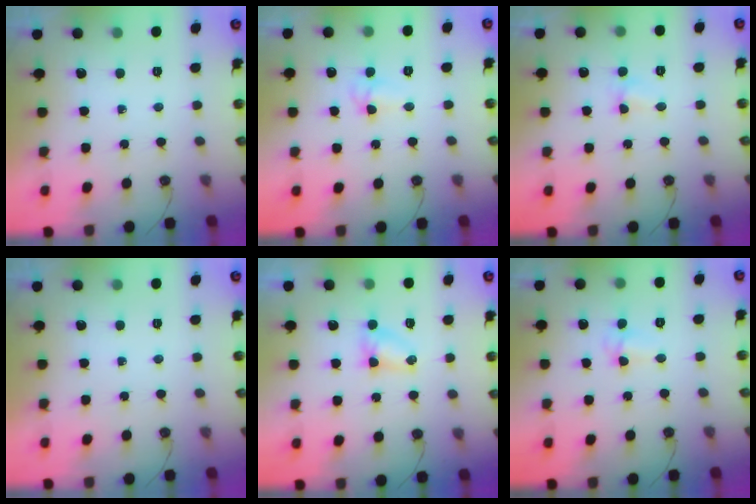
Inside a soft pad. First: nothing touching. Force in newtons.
{"total": 3.5, "press": 3.4, "slide": 0.7}
{"total": 4.4, "press": 4.3, "slide": 0.7}
{"total": 0.0}
{"total": 3.9, "press": 3.9, "slide": 0.4}
{"total": 3.6, "press": 3.4, "slide": 1.2}